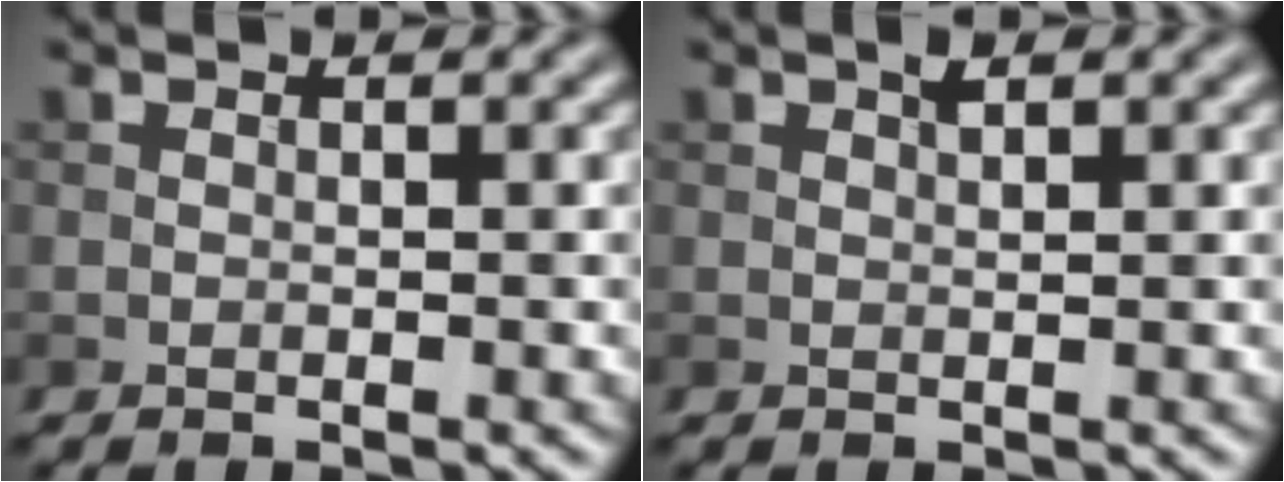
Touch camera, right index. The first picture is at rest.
{"total": 1.1, "force": [0.6, 0.2, 0.9], "torque": [-0.017, 0.001, 0.011]}